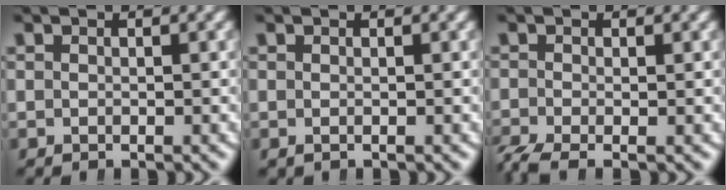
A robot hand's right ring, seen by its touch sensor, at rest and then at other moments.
{"total": 0.6, "force": [-0.1, 0.5, 0.2], "torque": [-0.009, 0.000, -0.003]}
{"total": 3.1, "force": [-1.9, 1.7, 1.7], "torque": [-0.042, -0.018, -0.025]}